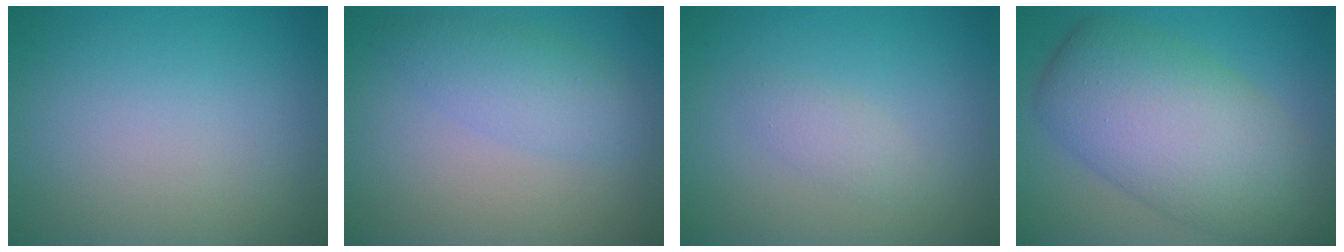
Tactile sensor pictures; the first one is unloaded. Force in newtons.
{"total": 2.9, "press": 2.9, "slide": 0.0}
{"total": 1.4, "press": 1.4, "slide": 0.0}
{"total": 10.0, "press": 10.0, "slide": 0.4}